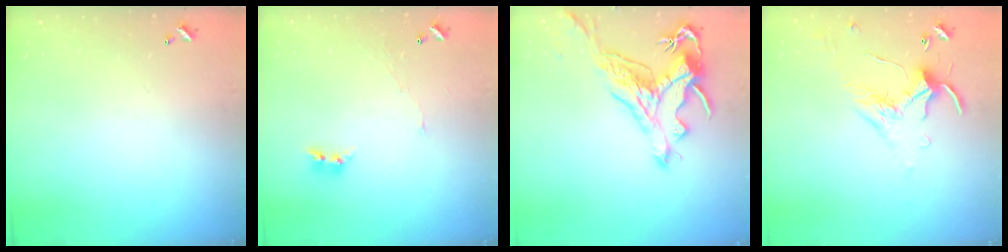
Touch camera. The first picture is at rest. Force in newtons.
{"total": 4.6, "press": 4.6, "slide": 0.5}
{"total": 2.2, "press": 1.7, "slide": 1.3}
{"total": 0.7, "press": 0.6, "slide": 0.4}